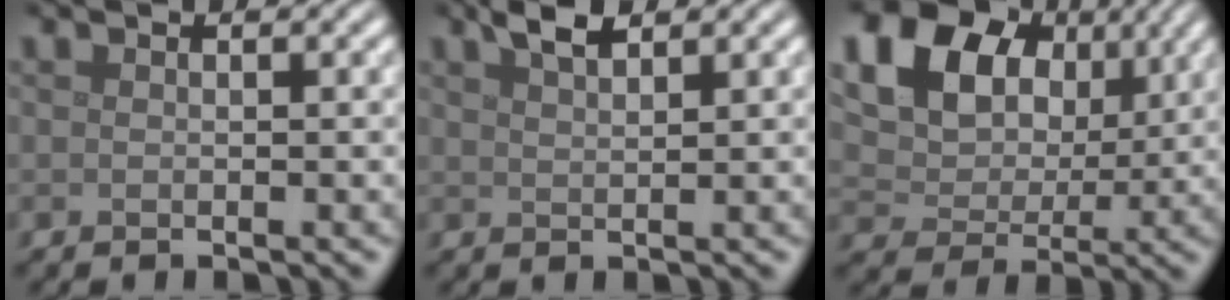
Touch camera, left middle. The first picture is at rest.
{"total": 2.2, "force": [1.8, 0.5, 1.3], "torque": [-0.021, 0.006, 0.032]}
{"total": 17.1, "force": [7.9, 12.5, 8.6], "torque": [-0.201, 0.042, 0.150]}